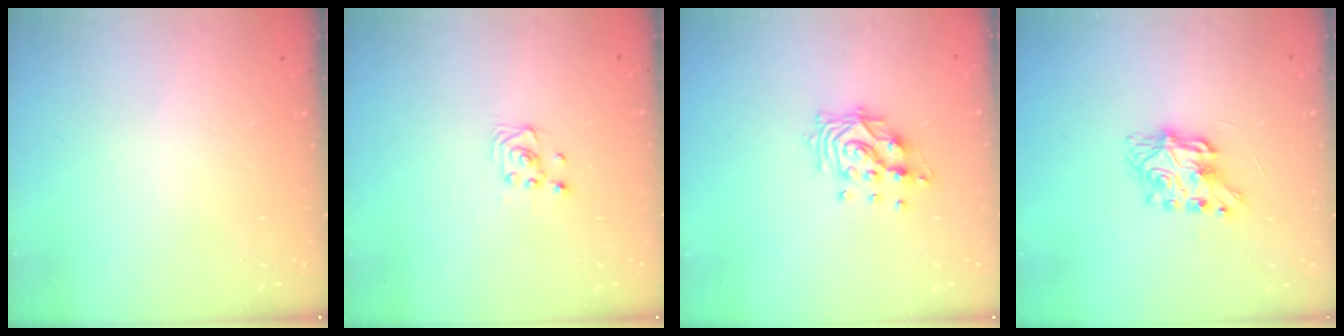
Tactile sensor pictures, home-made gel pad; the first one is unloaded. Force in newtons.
{"total": 2.6, "press": 2.6, "slide": 0.3}
{"total": 10.8, "press": 10.8, "slide": 0.7}
{"total": 7.9, "press": 7.9, "slide": 0.3}